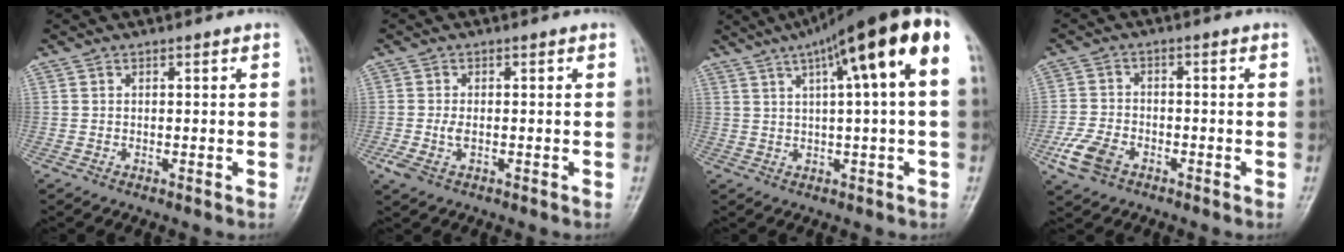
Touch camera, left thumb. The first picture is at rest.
{"total": 3.0, "force": [-1.0, 1.6, 2.4], "torque": [-0.065, 0.003, -0.019]}
{"total": 14.8, "force": [5.3, 1.6, 13.8], "torque": [-0.219, 0.034, 0.078]}
{"total": 6.6, "force": [-3.6, 4.1, 3.7], "torque": [-0.083, 0.011, -0.070]}